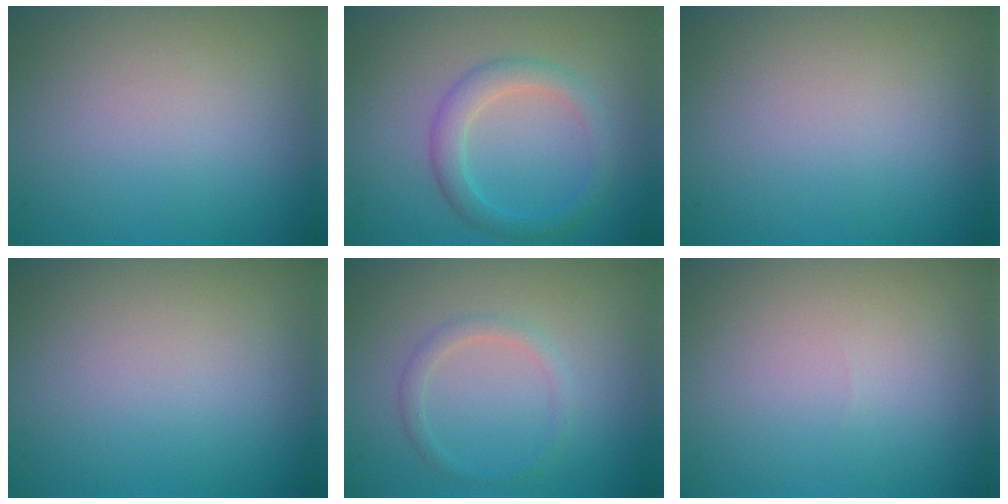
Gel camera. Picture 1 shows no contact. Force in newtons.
{"total": 2.8, "press": 2.8, "slide": 0.1}
{"total": 0.0}
{"total": 0.0}
{"total": 1.3, "press": 1.3, "slide": 0.1}
{"total": 0.0}